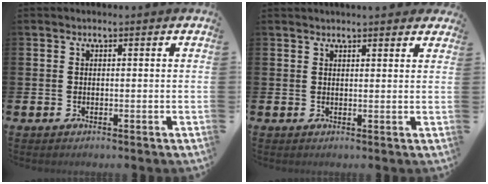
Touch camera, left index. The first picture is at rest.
{"total": 1.9, "force": [1.9, 0.1, 0.1], "torque": [-0.001, -0.006, 0.035]}